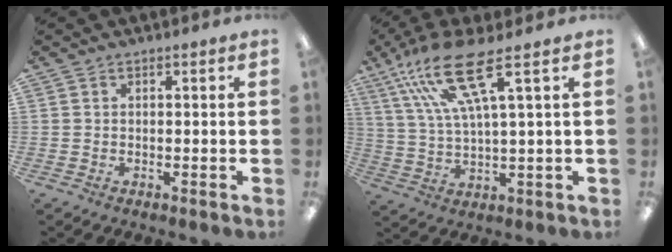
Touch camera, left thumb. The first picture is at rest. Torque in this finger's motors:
{"motor_torque": [0.38, 0.37, 1.80, -0.97, 0.40]}